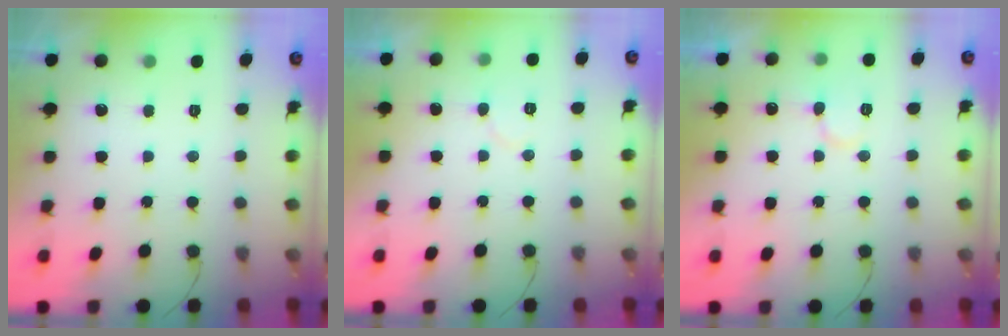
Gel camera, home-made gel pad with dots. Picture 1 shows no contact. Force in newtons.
{"total": 3.8, "press": 3.7, "slide": 0.4}
{"total": 7.8, "press": 7.7, "slide": 1.2}